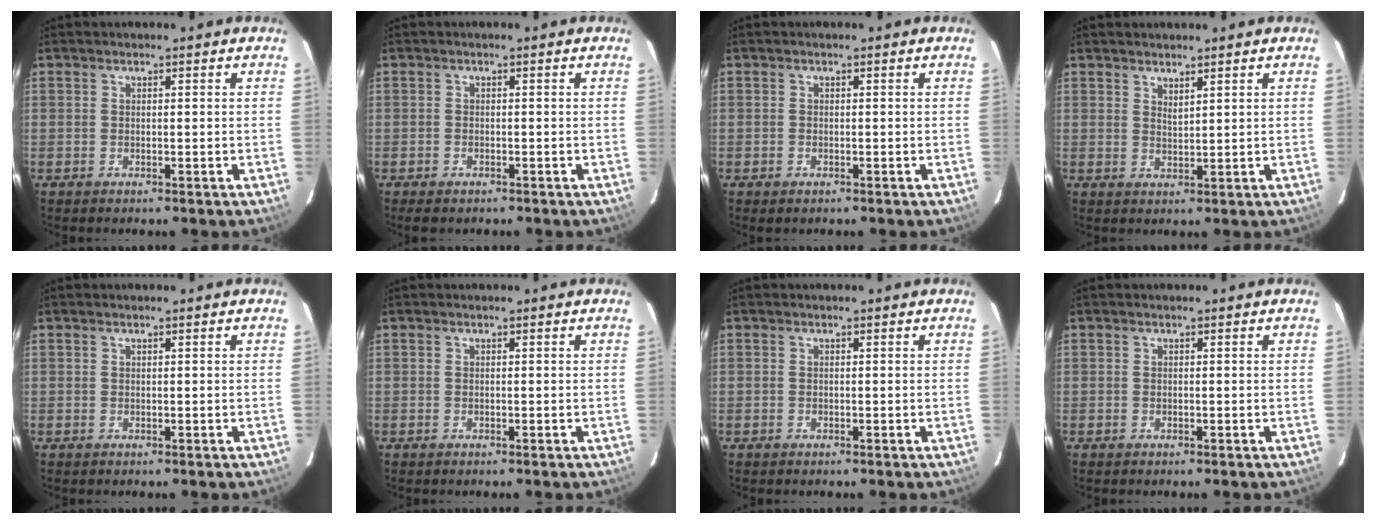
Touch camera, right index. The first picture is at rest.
{"total": 2.4, "force": [-1.8, 1.2, 1.0], "torque": [-0.021, -0.005, -0.028]}
{"total": 0.7, "force": [-0.4, 0.5, 0.2], "torque": [-0.002, 0.000, -0.007]}
{"total": 1.9, "force": [1.6, 0.3, 0.9], "torque": [-0.016, -0.002, 0.028]}
{"total": 0.0}
{"total": 0.0}
{"total": 0.0}
{"total": 0.0}